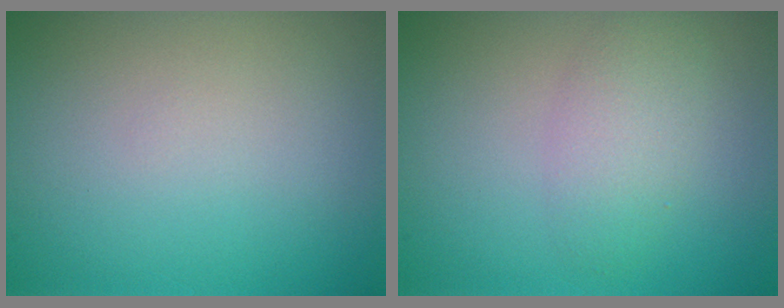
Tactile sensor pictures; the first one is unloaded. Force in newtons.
{"total": 2.7, "press": 2.7, "slide": 0.0}